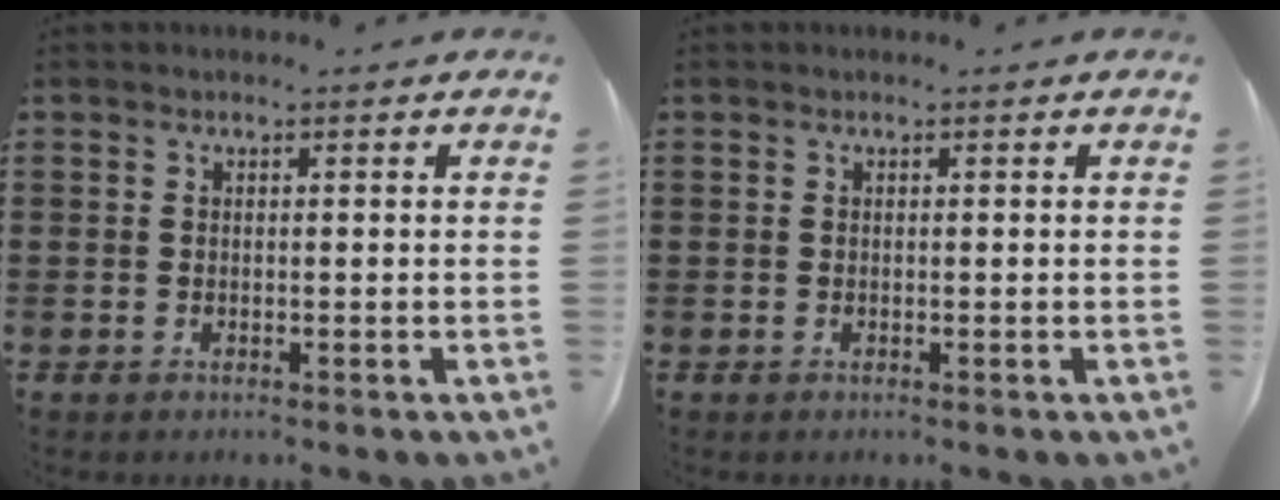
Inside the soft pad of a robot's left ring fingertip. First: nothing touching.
{"total": 0.0}